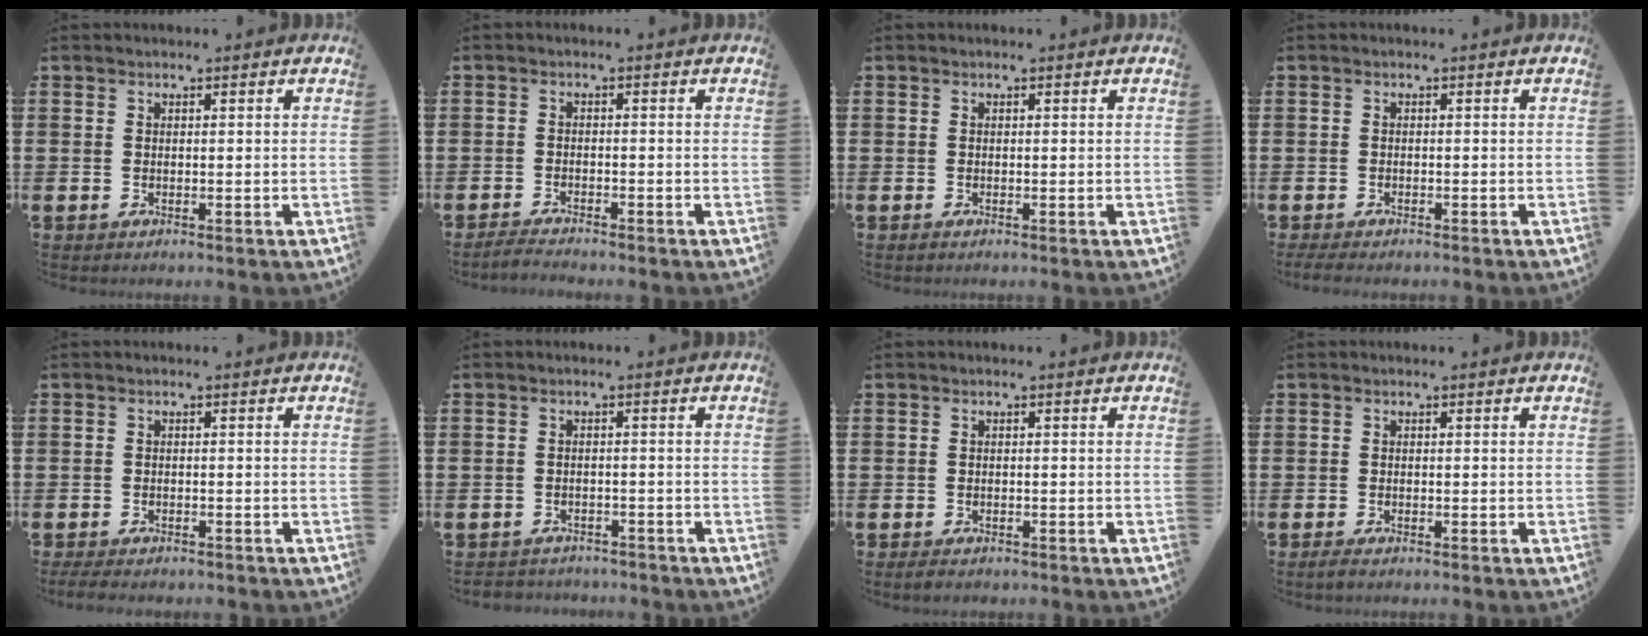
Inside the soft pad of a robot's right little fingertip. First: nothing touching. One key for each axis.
{"total": 1.4, "fx": -1.4, "fy": 0.0, "fz": 0.3, "tx": -0.008, "ty": 0.004, "tz": -0.027}
{"total": 0.0}
{"total": 0.8, "fx": -0.6, "fy": 0.2, "fz": 0.5, "tx": -0.010, "ty": 0.000, "tz": -0.012}
{"total": 1.1, "fx": -0.9, "fy": 0.3, "fz": 0.5, "tx": -0.011, "ty": 0.002, "tz": -0.019}
{"total": 1.3, "fx": -1.3, "fy": 0.2, "fz": -0.3, "tx": -0.001, "ty": 0.003, "tz": -0.030}
{"total": 0.8, "fx": -0.5, "fy": 0.4, "fz": 0.5, "tx": -0.011, "ty": 0.001, "tz": -0.010}
{"total": 0.7, "fx": -0.4, "fy": 0.2, "fz": 0.6, "tx": -0.012, "ty": -0.001, "tz": -0.007}